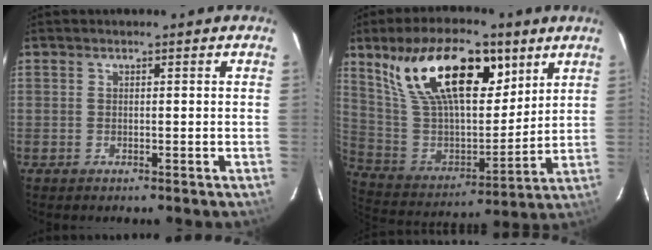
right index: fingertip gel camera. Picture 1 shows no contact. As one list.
[{"total": 23.6, "force": [12.3, 11.0, 16.9], "torque": [-0.311, 0.026, 0.230]}]